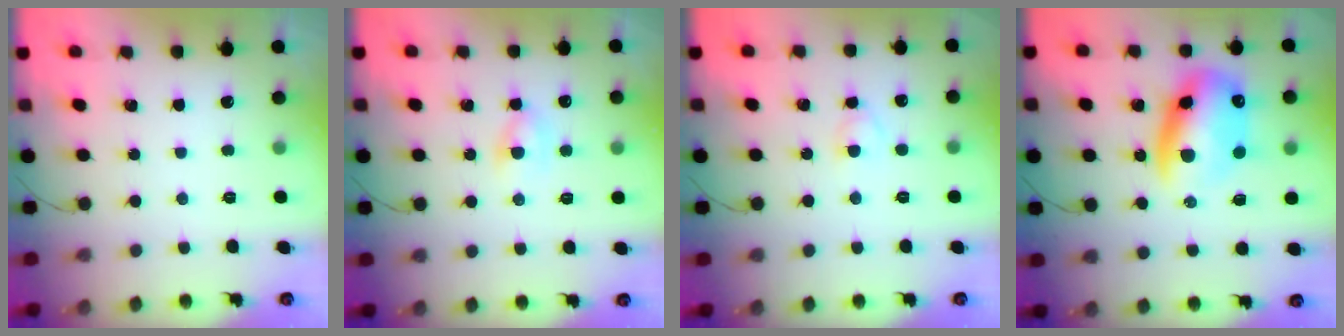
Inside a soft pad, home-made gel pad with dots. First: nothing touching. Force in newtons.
{"total": 3.4, "press": 3.2, "slide": 1.0}
{"total": 2.8, "press": 2.6, "slide": 1.1}
{"total": 14.1, "press": 13.7, "slide": 3.3}